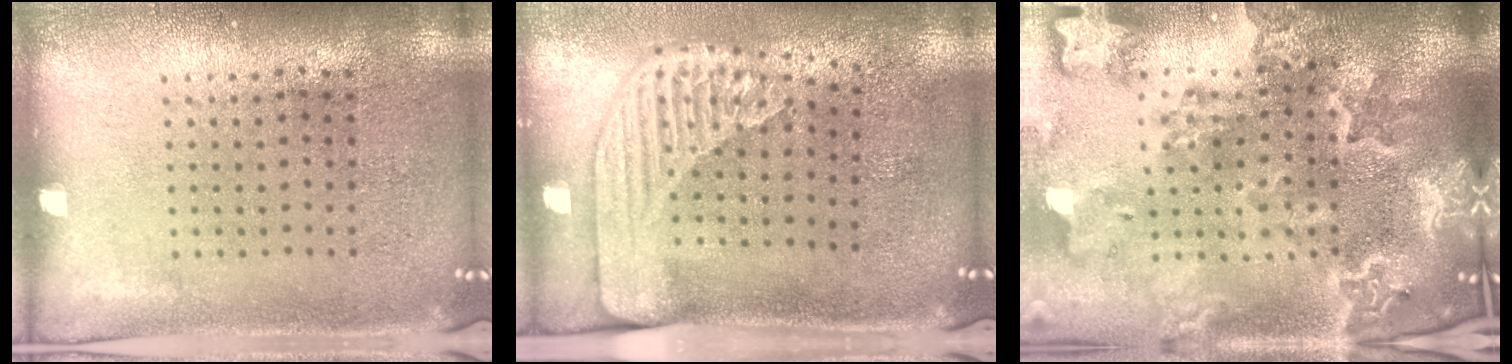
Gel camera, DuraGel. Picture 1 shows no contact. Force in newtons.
{"total": 2.3, "press": 1.8, "slide": 1.5}
{"total": 4.5, "press": 3.7, "slide": 2.7}